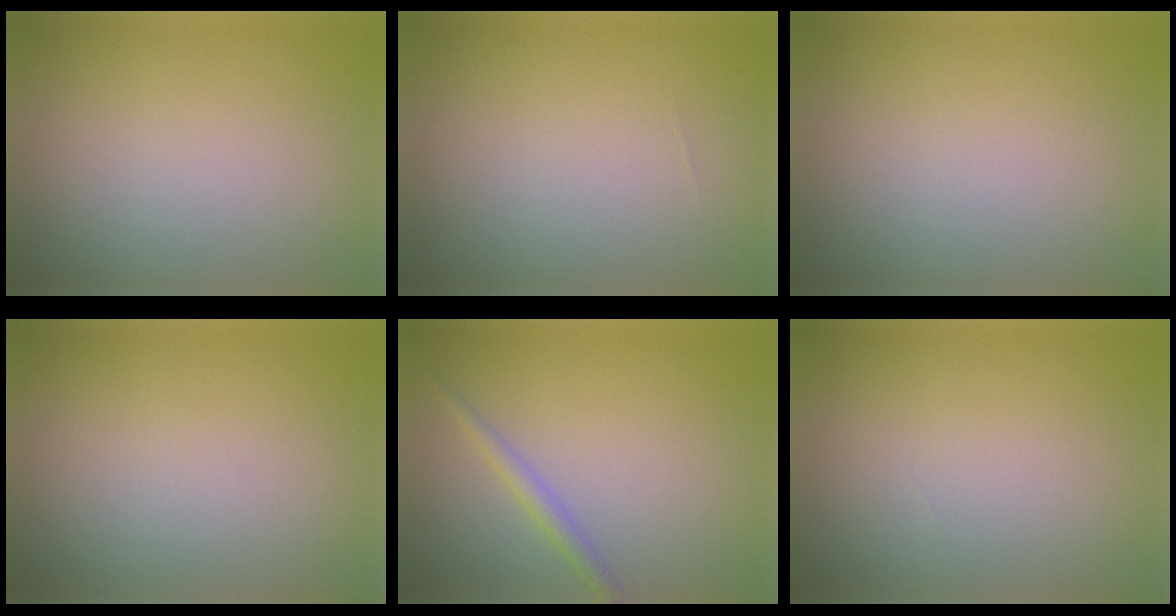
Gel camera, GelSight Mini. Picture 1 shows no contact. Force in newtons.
{"total": 0.0}
{"total": 0.0}
{"total": 0.0}
{"total": 1.6, "press": 1.6, "slide": 0.0}
{"total": 0.0}